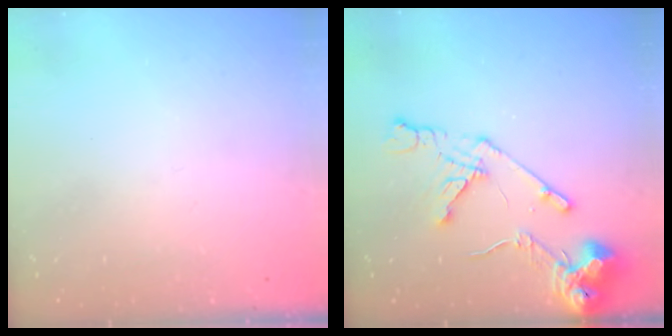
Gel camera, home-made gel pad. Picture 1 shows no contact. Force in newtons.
{"total": 13.1, "press": 13.0, "slide": 1.5}